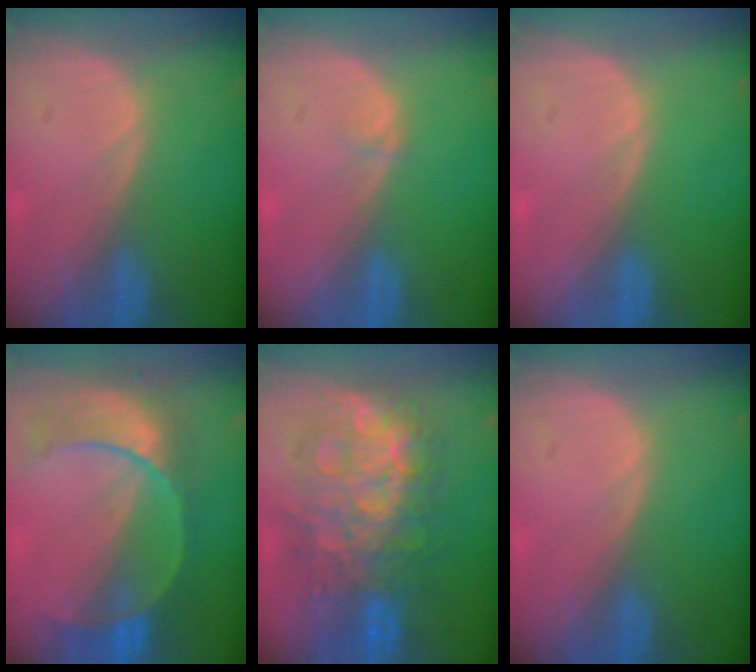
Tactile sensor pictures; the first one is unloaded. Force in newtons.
{"total": 0.5, "press": 0.5, "slide": 0.1}
{"total": 0.0}
{"total": 9.7, "press": 8.6, "slide": 4.5}
{"total": 12.2, "press": 12.2, "slide": 1.3}
{"total": 0.0}